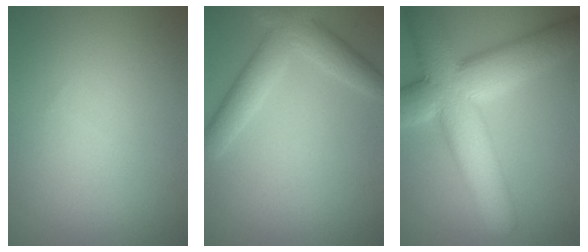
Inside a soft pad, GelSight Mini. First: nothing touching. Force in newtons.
{"total": 4.9, "press": 4.9, "slide": 0.3}
{"total": 12.7, "press": 12.7, "slide": 1.2}